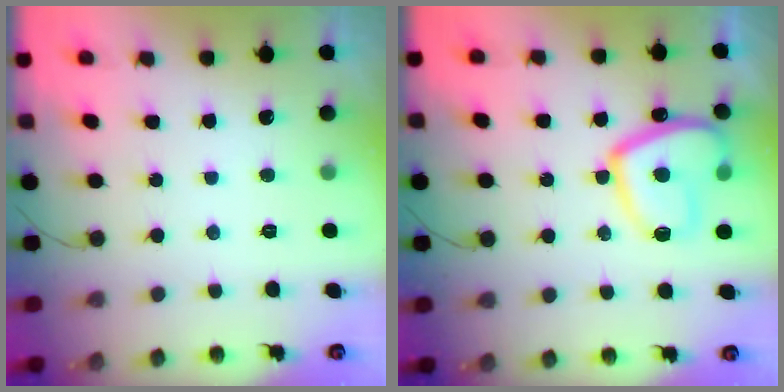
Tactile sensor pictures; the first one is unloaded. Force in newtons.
{"total": 15.0, "press": 14.9, "slide": 1.6}